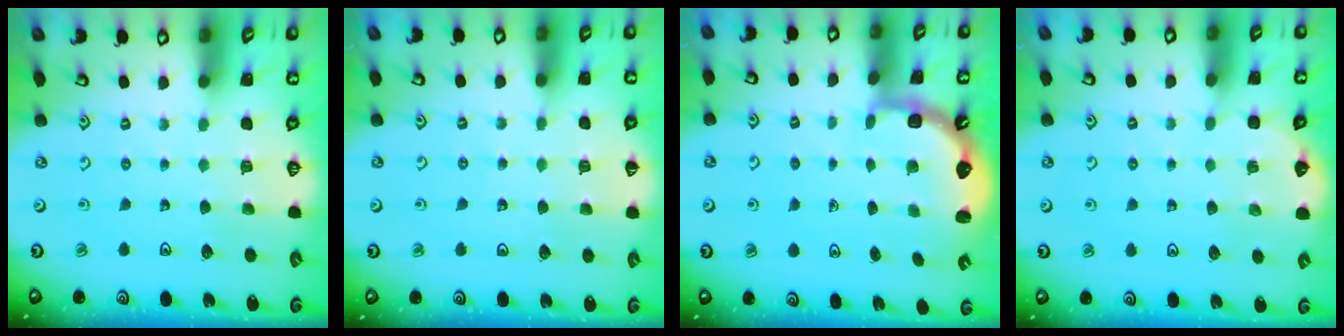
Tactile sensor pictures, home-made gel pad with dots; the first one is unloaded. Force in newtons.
{"total": 2.9, "press": 2.8, "slide": 0.3}
{"total": 2.6, "press": 2.2, "slide": 1.4}
{"total": 2.3, "press": 2.3, "slide": 0.1}